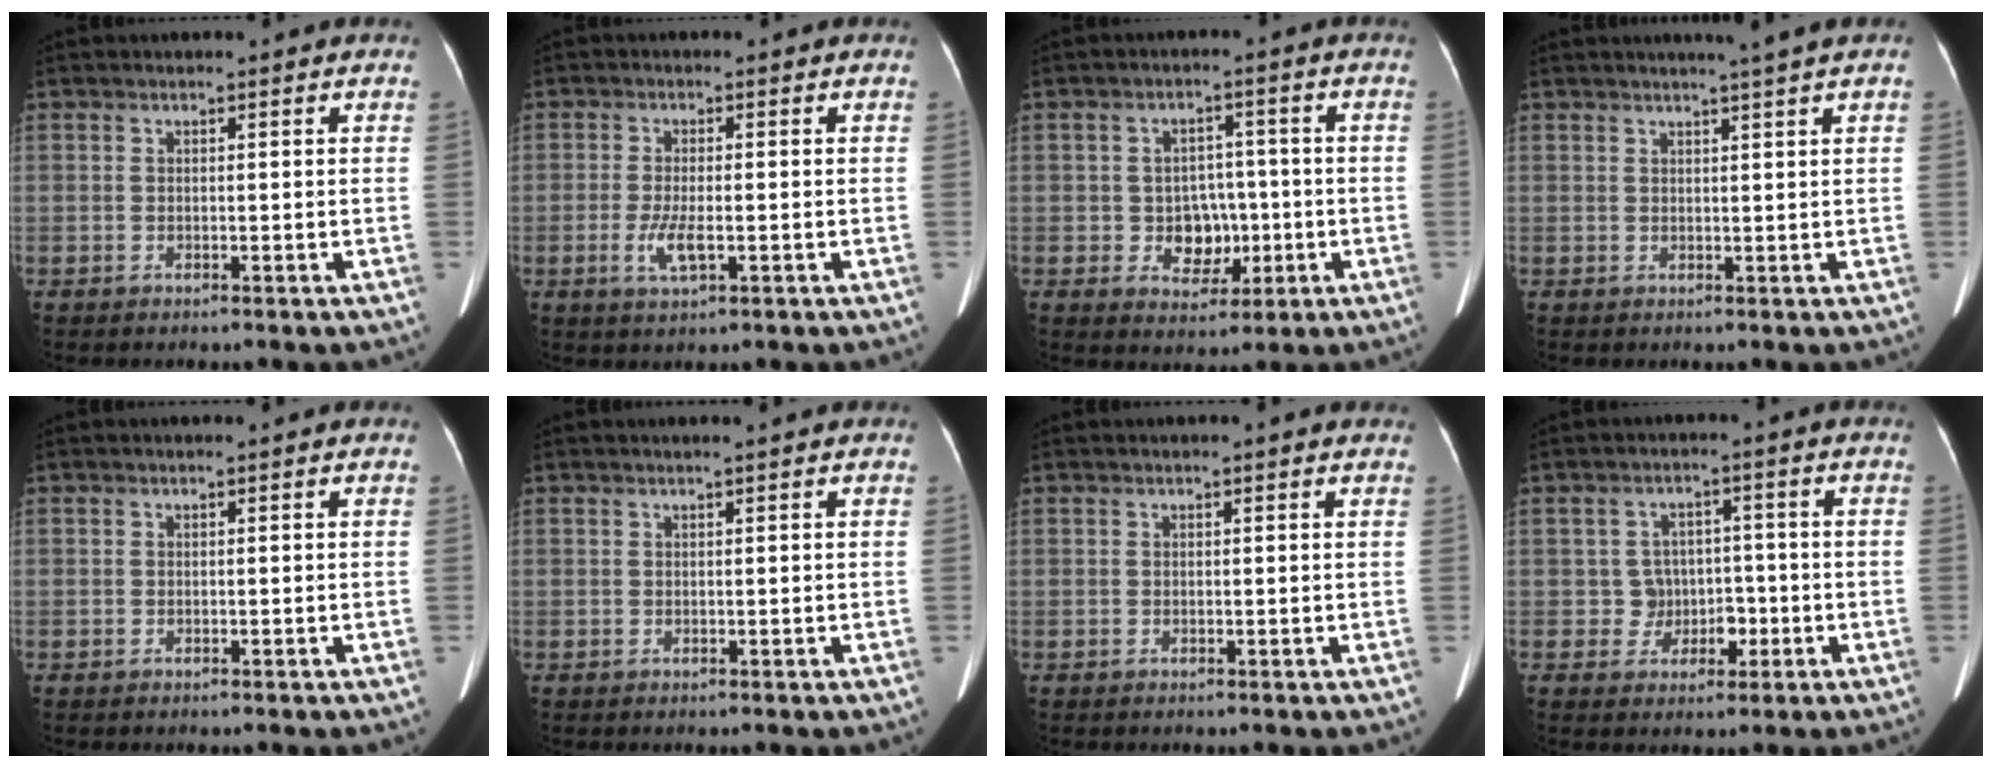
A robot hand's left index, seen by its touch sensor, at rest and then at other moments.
{"total": 3.9, "force": [-1.1, 1.0, 3.6], "torque": [-0.081, -0.006, -0.018]}
{"total": 5.9, "force": [-1.2, 4.5, 3.6], "torque": [-0.056, 0.011, -0.010]}
{"total": 3.1, "force": [2.4, -0.8, 1.7], "torque": [-0.024, 0.002, 0.032]}
{"total": 0.0}
{"total": 0.8, "force": [0.6, -0.2, 0.5], "torque": [-0.014, 0.001, 0.017]}
{"total": 1.3, "force": [1.1, 0.1, 0.7], "torque": [-0.008, 0.011, 0.012]}
{"total": 4.2, "force": [-0.9, 4.0, 0.8], "torque": [-0.005, 0.013, -0.009]}